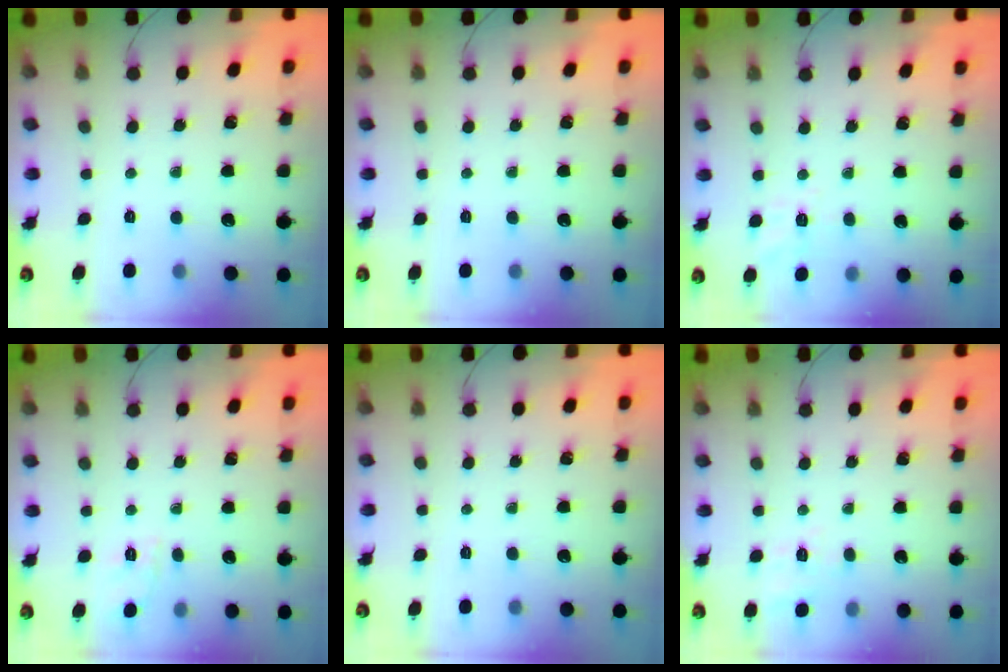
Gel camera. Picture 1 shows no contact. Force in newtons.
{"total": 0.0}
{"total": 2.2, "press": 0.2, "slide": 2.2}
{"total": 1.8, "press": 0.3, "slide": 1.8}
{"total": 0.0}
{"total": 8.9, "press": 8.7, "slide": 2.0}